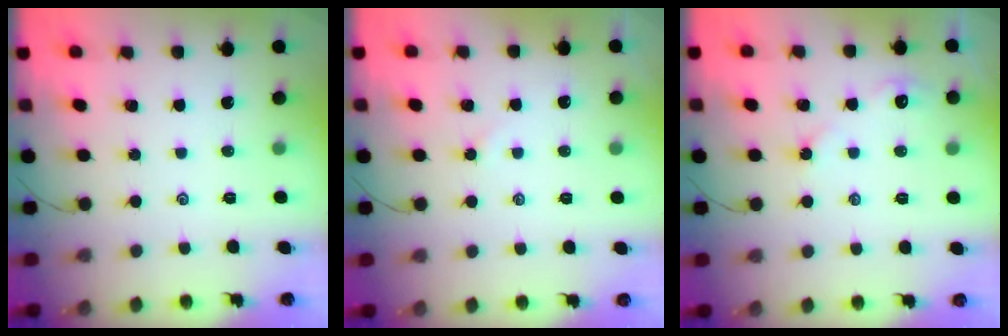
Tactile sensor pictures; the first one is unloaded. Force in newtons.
{"total": 1.3, "press": 1.3, "slide": 0.3}
{"total": 3.9, "press": 3.9, "slide": 0.4}